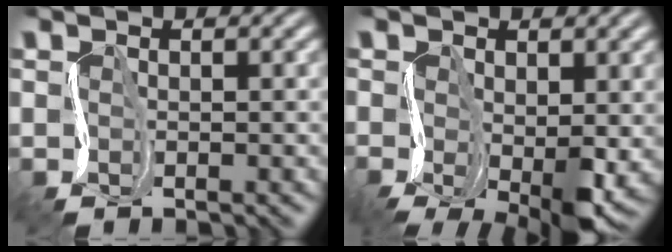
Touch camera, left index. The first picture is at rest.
{"total": 6.8, "force": [-2.0, 3.0, 5.7], "torque": [-0.097, -0.012, -0.031]}